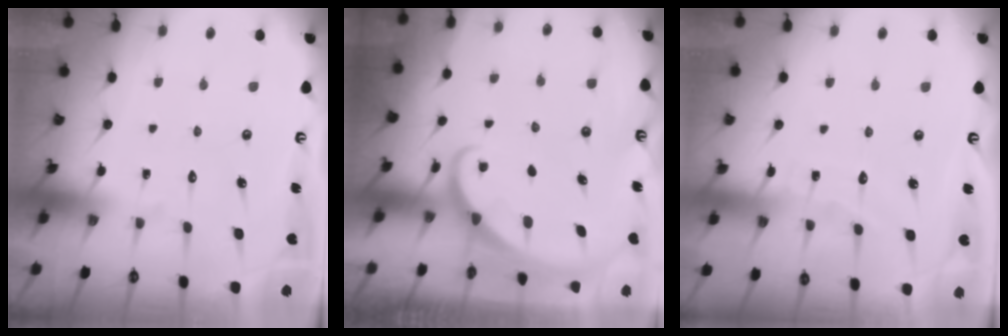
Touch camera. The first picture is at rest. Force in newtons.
{"total": 1.6, "press": 1.6, "slide": 0.1}
{"total": 4.3, "press": 4.2, "slide": 0.6}